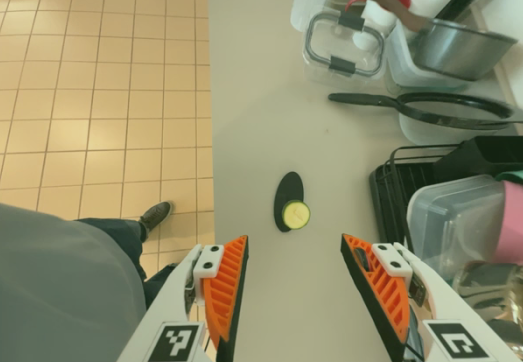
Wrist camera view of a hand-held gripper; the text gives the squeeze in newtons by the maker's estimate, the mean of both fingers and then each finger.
{"total": 0.0}